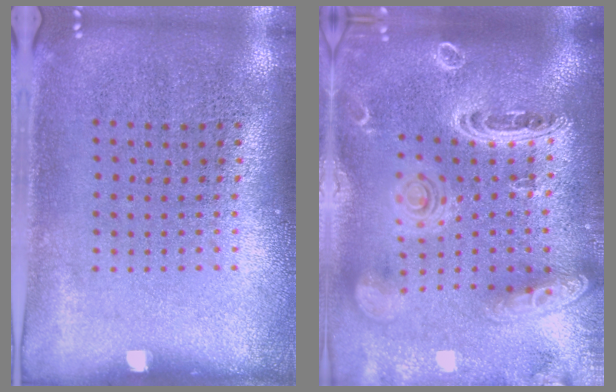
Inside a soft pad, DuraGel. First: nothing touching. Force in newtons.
{"total": 3.4, "press": 2.7, "slide": 2.1}